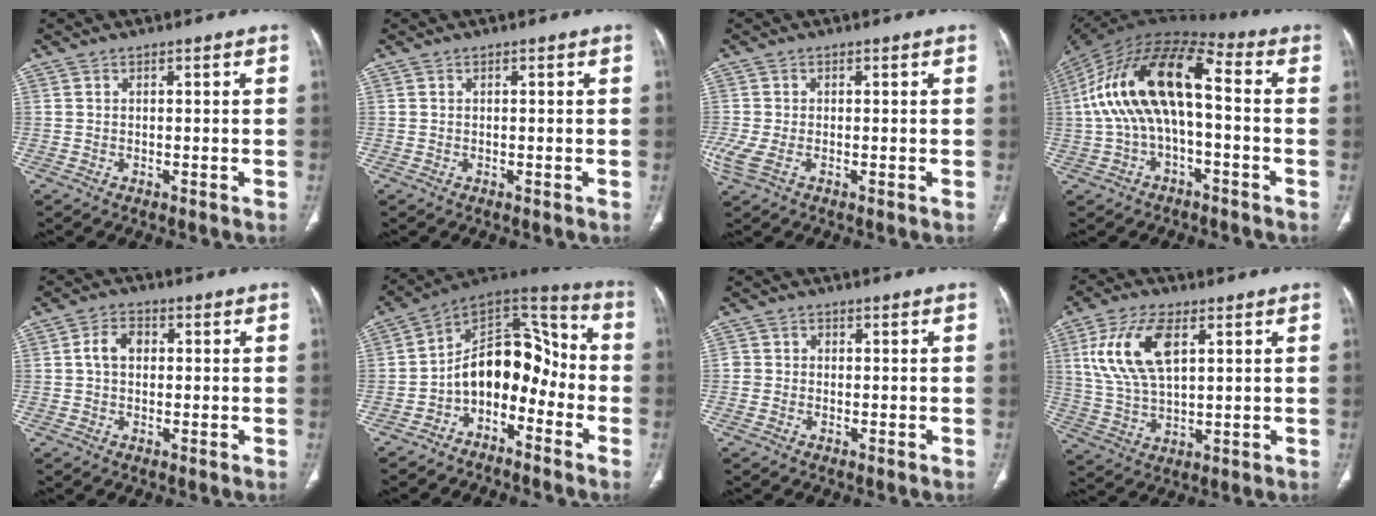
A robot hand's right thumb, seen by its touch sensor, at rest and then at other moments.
{"total": 0.0}
{"total": 4.3, "force": [-1.2, 2.0, 3.6], "torque": [-0.102, 0.001, -0.021]}
{"total": 18.5, "force": [0.0, 8.7, 16.3], "torque": [-0.309, 0.055, -0.007]}
{"total": 4.4, "force": [0.5, 3.2, 3.1], "torque": [-0.053, 0.014, 0.004]}
{"total": 14.0, "force": [-4.9, 9.1, 9.4], "torque": [-0.108, 0.101, -0.094]}
{"total": 1.7, "force": [-0.4, 1.6, 0.3], "torque": [0.006, 0.008, -0.011]}
{"total": 13.4, "force": [4.5, 6.5, 10.8], "torque": [-0.219, -0.005, 0.091]}